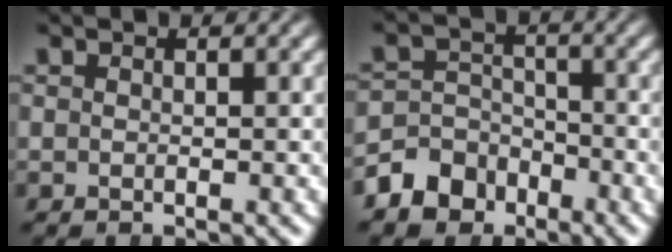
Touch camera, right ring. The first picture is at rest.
{"total": 6.0, "force": [-3.9, 4.3, 1.6], "torque": [-0.022, -0.016, -0.066]}